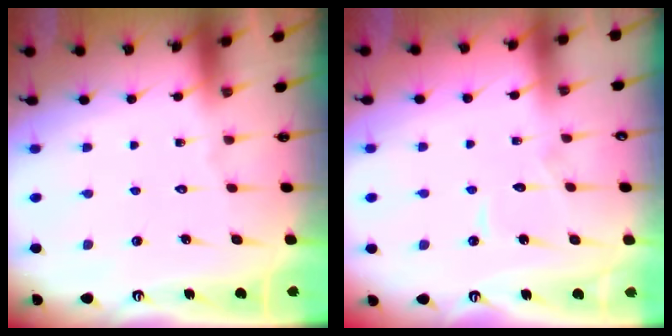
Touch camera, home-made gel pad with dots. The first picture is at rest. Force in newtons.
{"total": 3.3, "press": 3.3, "slide": 0.2}